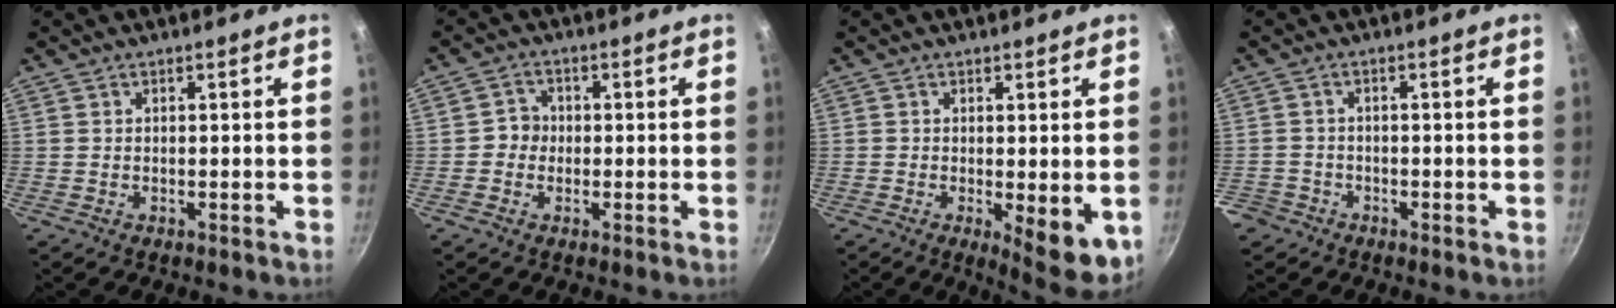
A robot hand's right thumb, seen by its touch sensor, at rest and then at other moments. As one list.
[{"total": 3.2, "force": [-0.5, 3.0, 1.1], "torque": [0.003, 0.010, -0.016]}, {"total": 8.1, "force": [-2.0, 2.5, 7.5], "torque": [-0.099, -0.022, -0.023]}, {"total": 3.0, "force": [-2.1, 2.2, 0.2], "torque": [0.007, 0.011, -0.042]}]